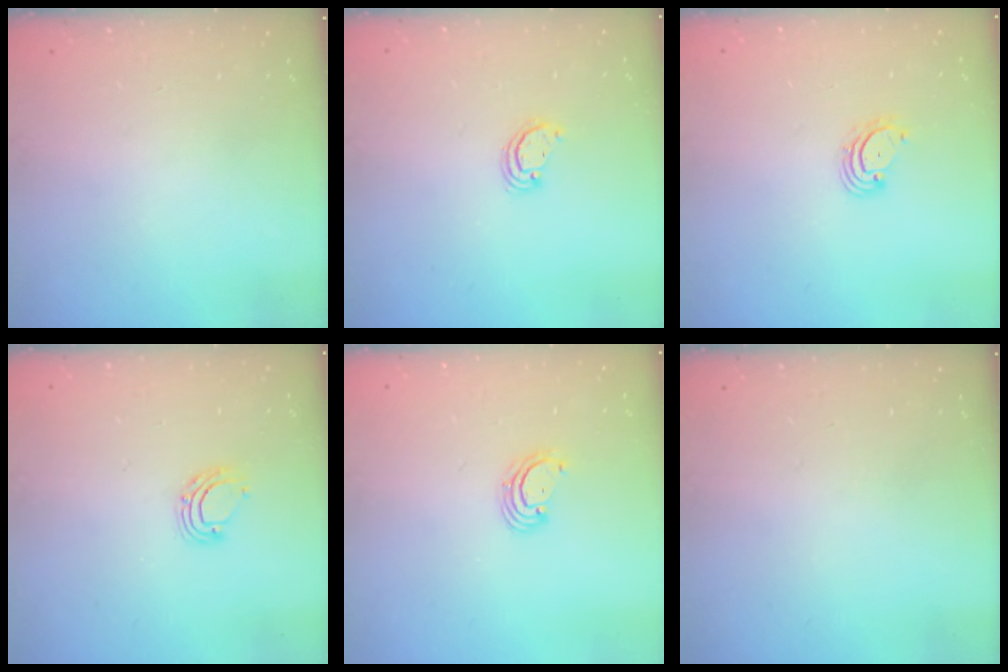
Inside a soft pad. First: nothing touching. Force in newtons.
{"total": 2.5, "press": 2.5, "slide": 0.2}
{"total": 2.9, "press": 2.9, "slide": 0.4}
{"total": 6.9, "press": 6.8, "slide": 0.9}
{"total": 2.4, "press": 2.4, "slide": 0.2}
{"total": 0.0}